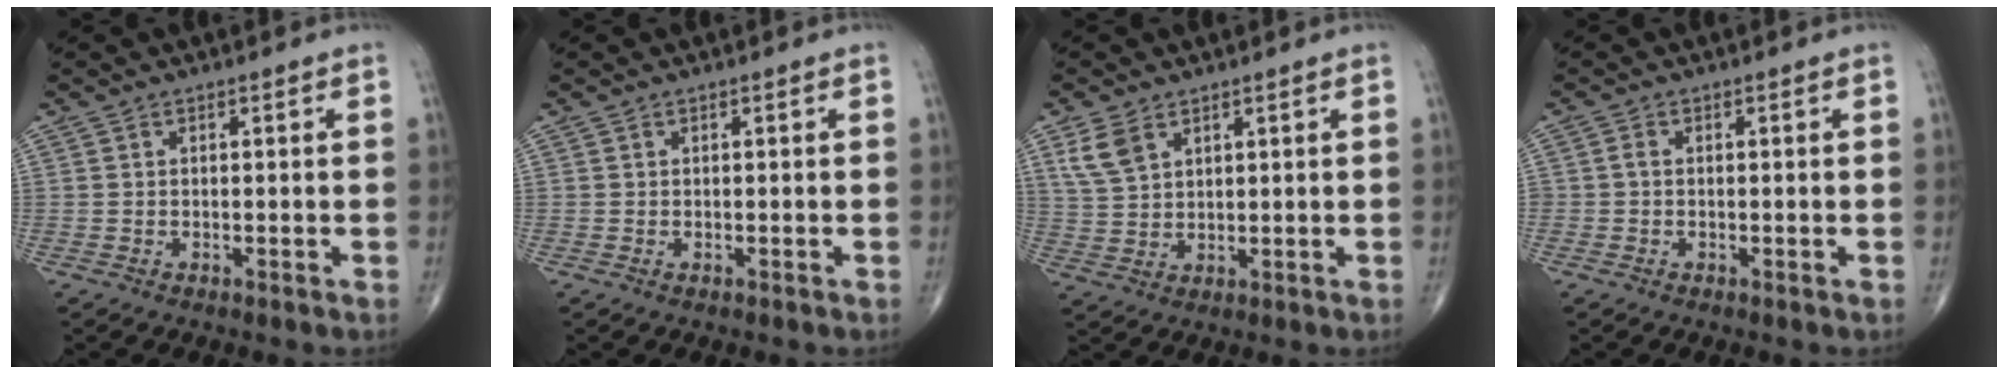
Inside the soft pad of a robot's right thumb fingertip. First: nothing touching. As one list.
[{"total": 0.0}, {"total": 5.5, "force": [3.1, 3.3, 3.2], "torque": [-0.058, -0.008, 0.069]}, {"total": 0.8, "force": [-0.2, 0.6, 0.4], "torque": [-0.002, 0.002, -0.008]}]